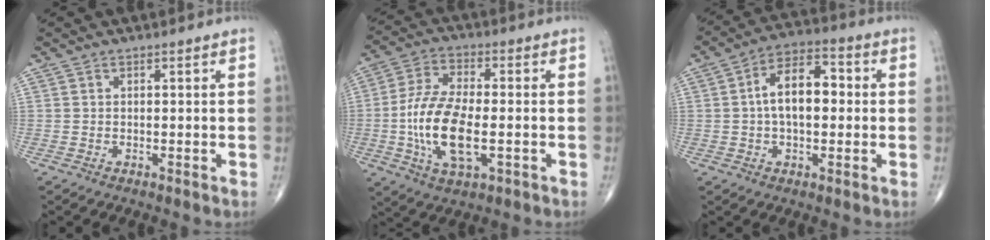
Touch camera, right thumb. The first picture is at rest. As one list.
[{"total": 14.5, "force": [-2.6, 6.4, 12.7], "torque": [-0.256, 0.007, -0.047]}, {"total": 11.0, "force": [0.6, 6.2, 9.1], "torque": [-0.144, 0.027, 0.002]}]